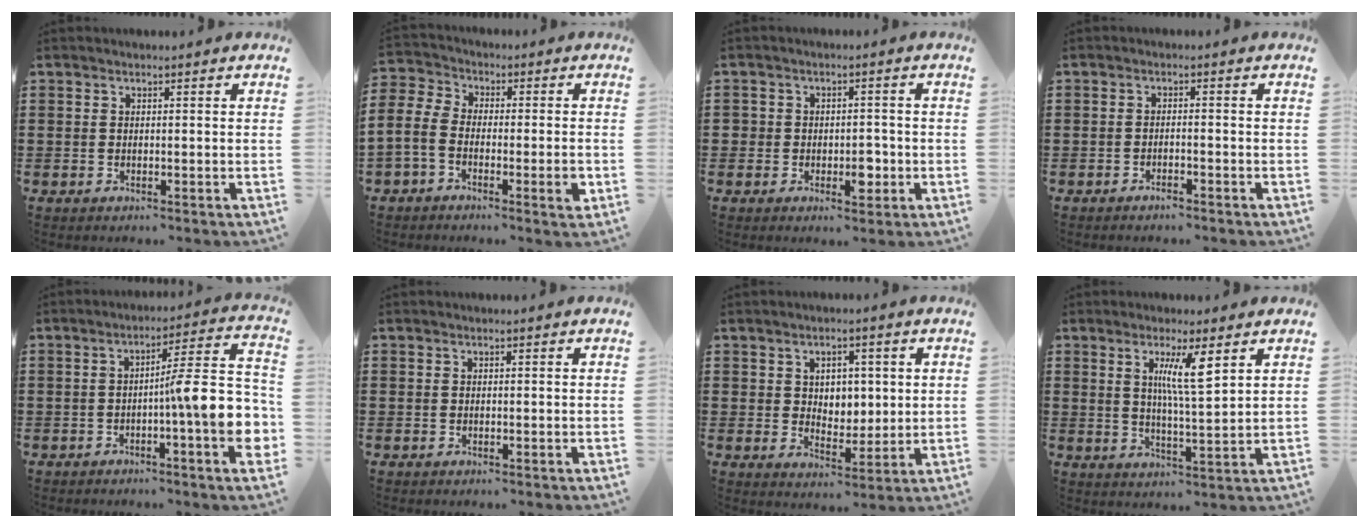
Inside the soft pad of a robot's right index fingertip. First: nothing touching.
{"total": 6.2, "force": [-3.0, 3.0, 4.5], "torque": [-0.106, -0.003, -0.061]}
{"total": 3.8, "force": [-1.1, 2.6, 2.5], "torque": [-0.050, 0.005, -0.022]}
{"total": 1.3, "force": [-1.2, 0.0, 0.6], "torque": [-0.012, -0.001, -0.022]}
{"total": 9.8, "force": [-1.5, 1.2, 9.6], "torque": [-0.139, -0.022, -0.029]}
{"total": 0.0}
{"total": 4.0, "force": [1.7, 3.3, 1.6], "torque": [-0.029, 0.008, 0.024]}
{"total": 7.0, "force": [2.9, 1.1, 6.3], "torque": [-0.122, 0.001, 0.045]}